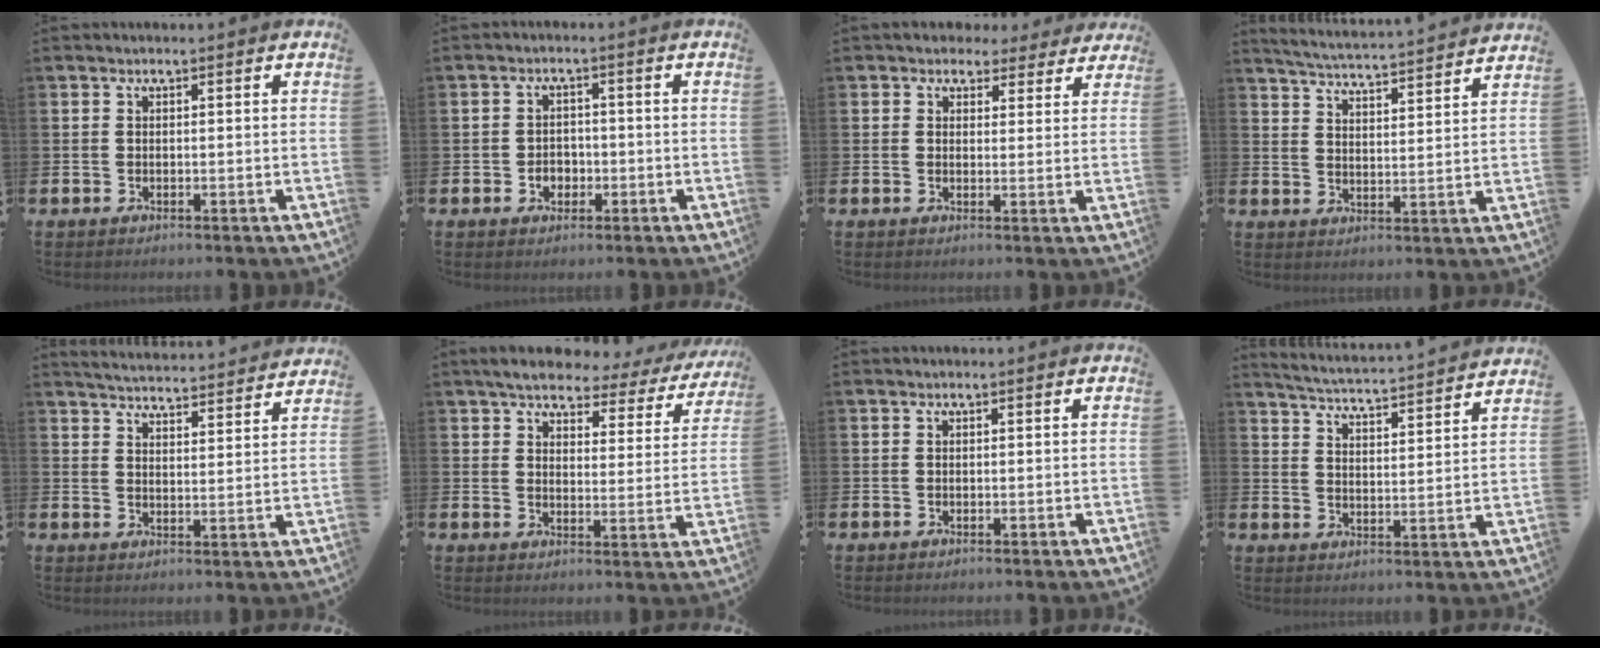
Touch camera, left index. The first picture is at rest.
{"total": 2.4, "force": [-0.9, 2.0, 1.0], "torque": [-0.013, 0.000, -0.024]}
{"total": 3.4, "force": [2.8, 1.9, 0.2], "torque": [-0.005, -0.015, 0.046]}
{"total": 4.8, "force": [4.8, -0.3, 0.5], "torque": [-0.032, -0.042, 0.081]}
{"total": 4.7, "force": [4.7, 0.2, 0.3], "torque": [-0.017, -0.042, 0.080]}
{"total": 4.4, "force": [3.9, 1.5, 1.4], "torque": [-0.044, -0.027, 0.059]}
{"total": 0.0}
{"total": 4.6, "force": [4.6, -0.3, 0.7], "torque": [-0.034, -0.042, 0.075]}